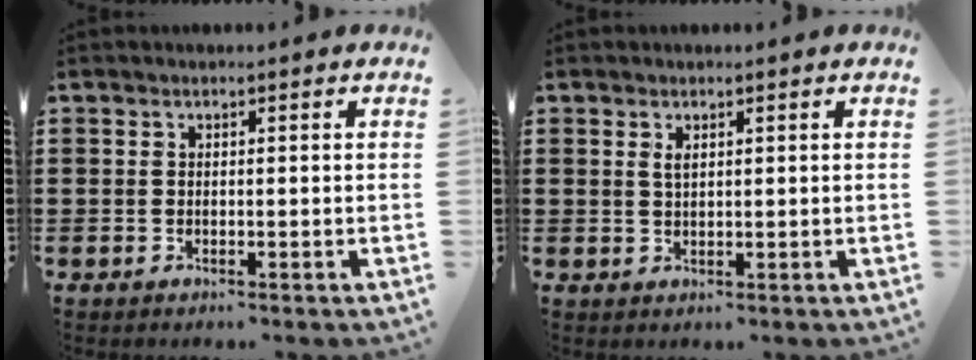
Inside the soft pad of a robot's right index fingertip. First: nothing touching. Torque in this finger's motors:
{"motor_torque": [0.36, 0.37, 0.11, 0.06]}